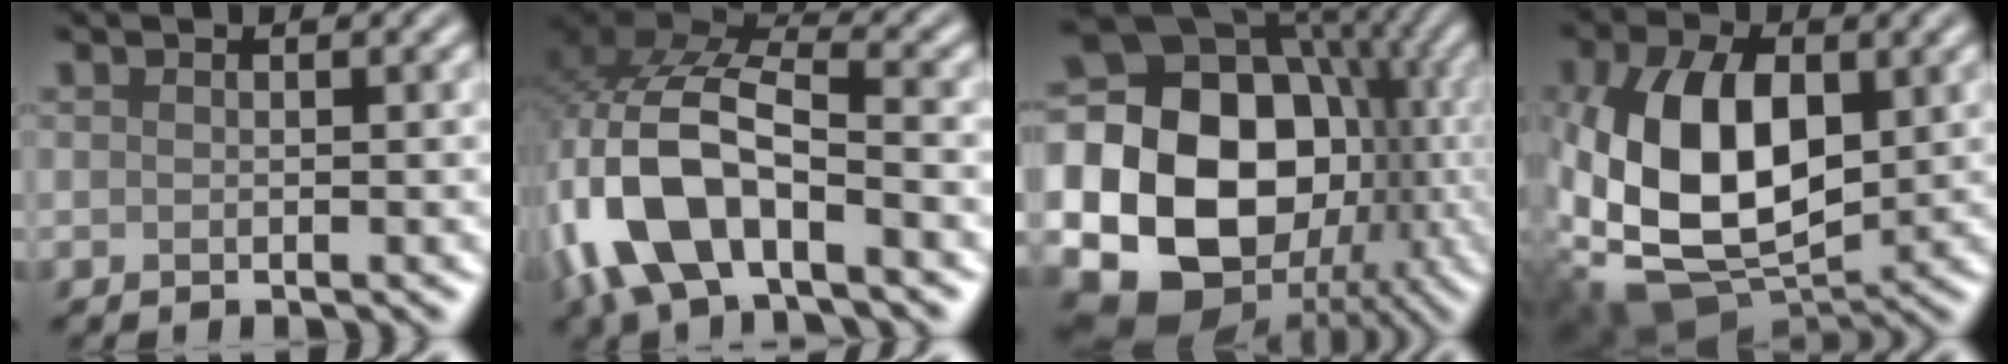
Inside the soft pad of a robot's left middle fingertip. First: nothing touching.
{"total": 11.5, "force": [-3.8, 6.0, 9.0], "torque": [-0.208, -0.003, -0.071]}
{"total": 22.0, "force": [-2.2, 18.7, 11.5], "torque": [-0.192, -0.012, -0.062]}
{"total": 12.6, "force": [0.2, 7.7, 10.0], "torque": [-0.217, -0.007, 0.011]}